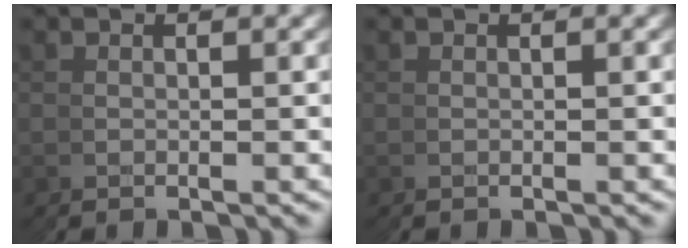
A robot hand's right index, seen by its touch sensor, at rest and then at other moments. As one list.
[{"total": 0.0}]